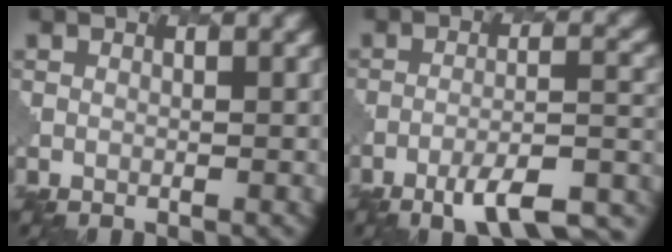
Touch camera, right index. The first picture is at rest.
{"total": 9.3, "force": [-6.7, 2.0, 6.2], "torque": [-0.089, 0.004, -0.096]}